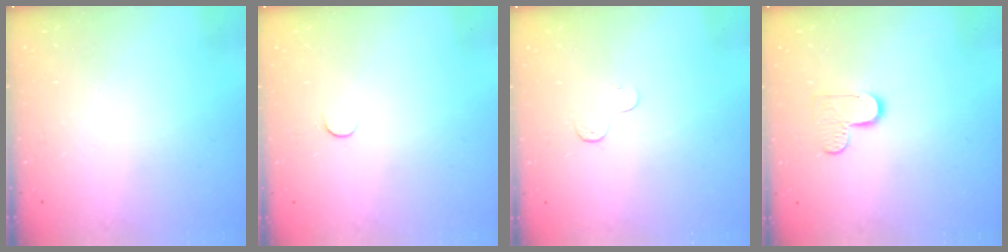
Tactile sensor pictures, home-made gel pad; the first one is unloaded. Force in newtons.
{"total": 3.1, "press": 3.1, "slide": 0.4}
{"total": 3.9, "press": 3.9, "slide": 0.4}
{"total": 6.8, "press": 6.8, "slide": 0.2}